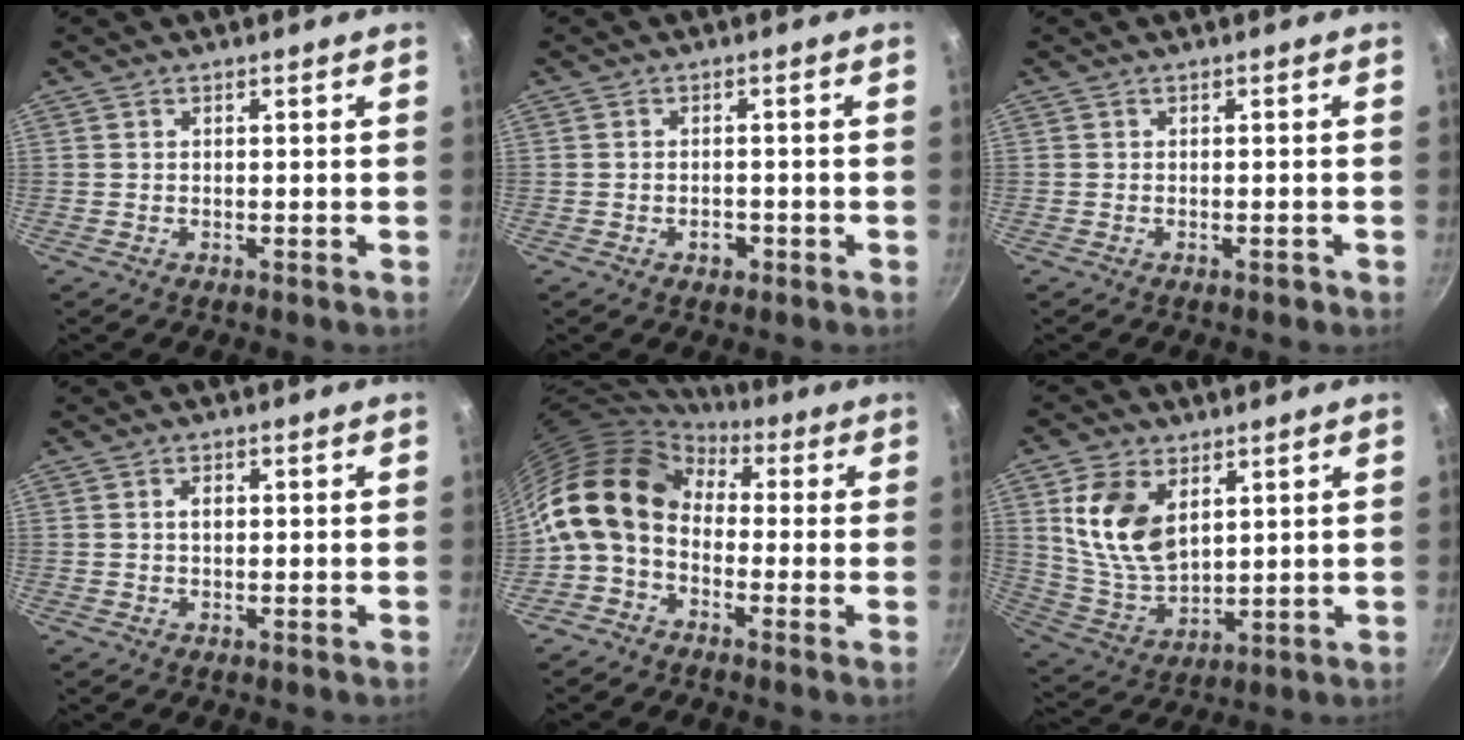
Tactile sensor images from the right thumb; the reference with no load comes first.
{"total": 2.2, "force": [-1.0, 1.5, 1.3], "torque": [-0.012, 0.011, -0.013]}
{"total": 0.9, "force": [-0.6, 0.4, 0.6], "torque": [-0.007, 0.008, -0.006]}
{"total": 2.0, "force": [0.3, 1.3, 1.5], "torque": [-0.018, 0.005, 0.005]}
{"total": 13.8, "force": [0.3, 10.1, 9.3], "torque": [-0.155, 0.034, -0.020]}
{"total": 13.7, "force": [4.5, 8.7, 9.5], "torque": [-0.164, -0.029, 0.100]}